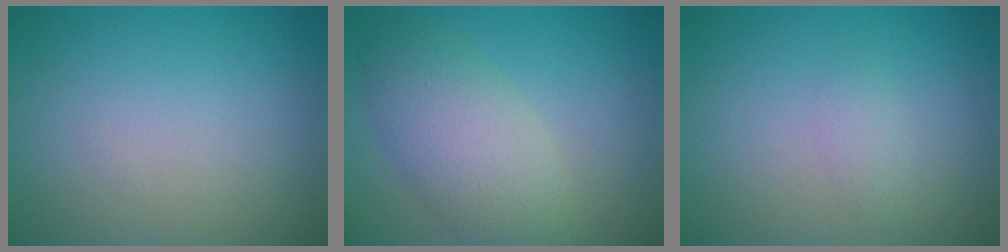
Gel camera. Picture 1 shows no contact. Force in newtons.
{"total": 5.6, "press": 5.6, "slide": 0.3}
{"total": 1.0, "press": 1.0, "slide": 0.1}